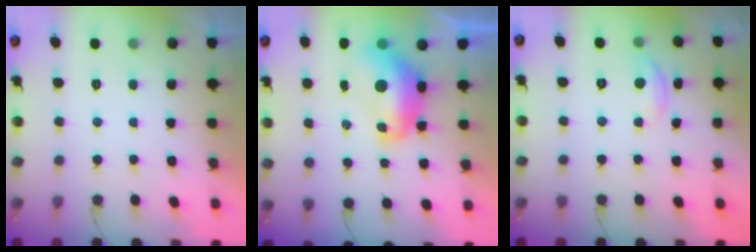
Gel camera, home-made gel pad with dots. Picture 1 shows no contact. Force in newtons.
{"total": 11.4, "press": 11.3, "slide": 1.2}
{"total": 4.5, "press": 4.5, "slide": 0.3}